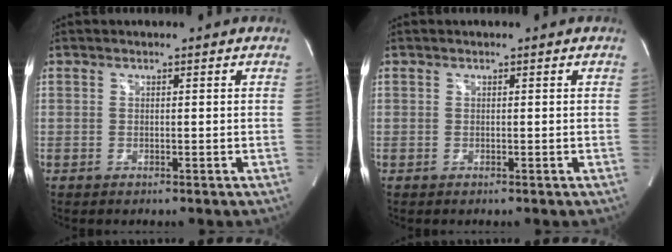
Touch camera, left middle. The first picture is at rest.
{"total": 0.0}